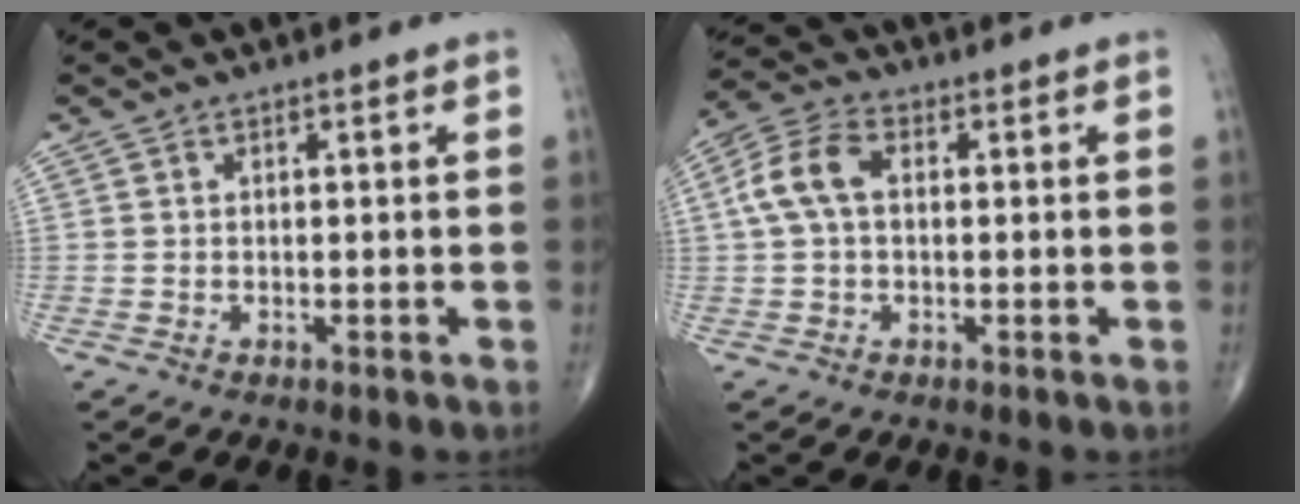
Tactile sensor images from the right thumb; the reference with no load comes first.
{"total": 7.5, "force": [0.9, 4.6, 5.8], "torque": [-0.126, 0.026, 0.013]}